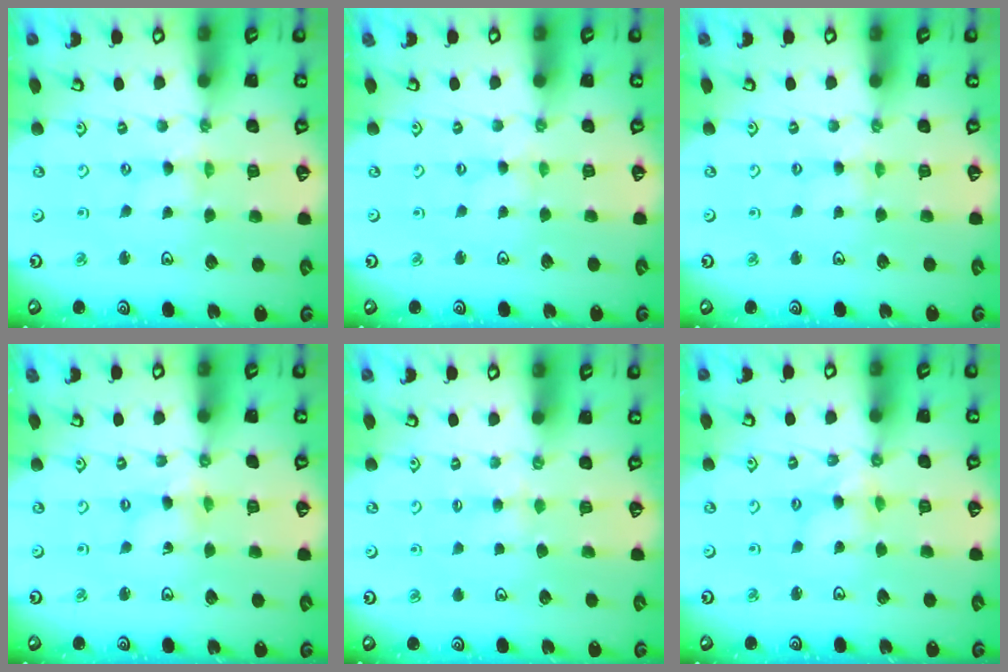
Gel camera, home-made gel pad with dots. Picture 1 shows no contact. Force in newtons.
{"total": 1.3, "press": 1.3, "slide": 0.3}
{"total": 1.4, "press": 1.4, "slide": 0.3}
{"total": 2.0, "press": 2.0, "slide": 0.2}
{"total": 3.3, "press": 3.3, "slide": 0.5}
{"total": 4.9, "press": 4.9, "slide": 0.4}